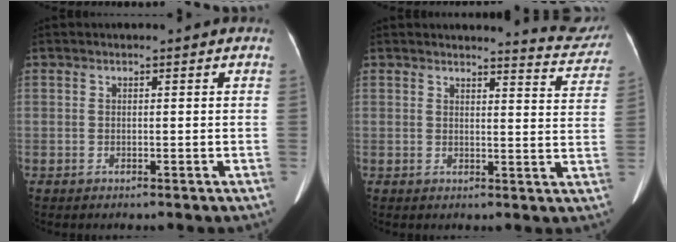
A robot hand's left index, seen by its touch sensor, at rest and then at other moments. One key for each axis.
{"total": 7.4, "fx": 7.4, "fy": 0.3, "fz": 0.2, "tx": 0.003, "ty": -0.044, "tz": 0.066}